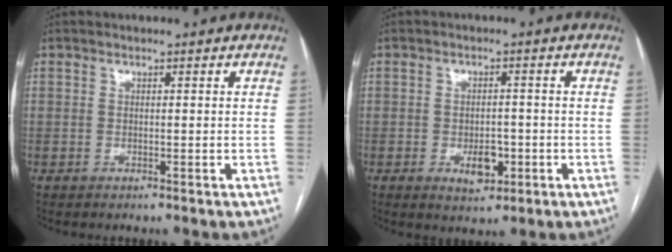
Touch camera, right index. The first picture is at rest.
{"total": 4.5, "force": [-1.6, 2.5, 3.4], "torque": [-0.048, 0.002, -0.016]}